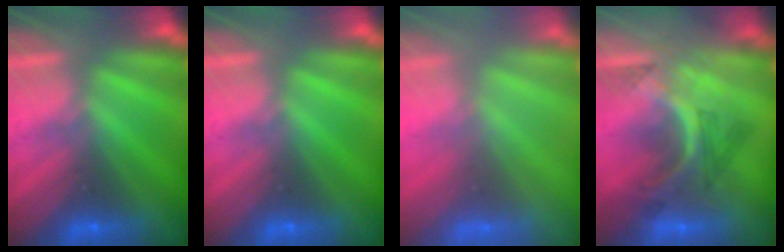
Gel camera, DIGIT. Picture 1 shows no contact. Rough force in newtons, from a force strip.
{"total": 0.0}
{"total": 6.9}
{"total": 3.3}